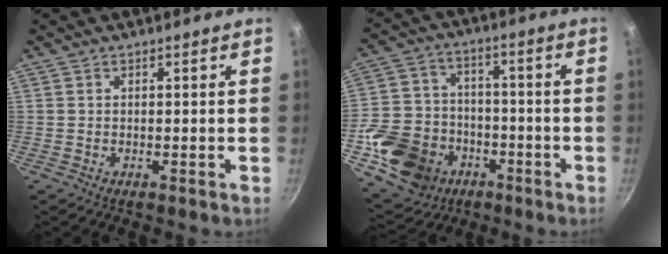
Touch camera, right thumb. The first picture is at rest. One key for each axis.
{"total": 18.0, "fx": -7.2, "fy": 14.2, "fz": 8.3, "tx": -0.150, "ty": 0.041, "tz": -0.118}